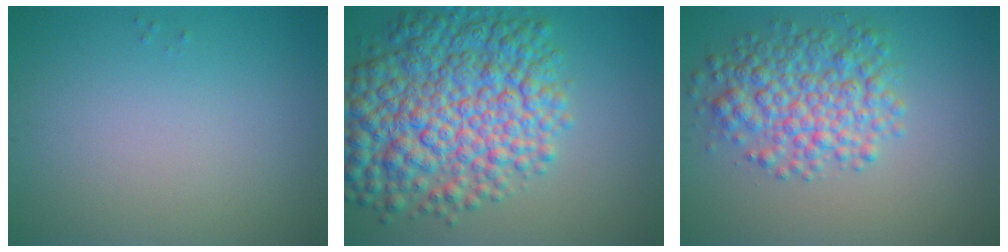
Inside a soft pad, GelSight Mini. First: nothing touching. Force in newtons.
{"total": 11.2, "press": 11.2, "slide": 0.3}
{"total": 5.7, "press": 5.7, "slide": 0.1}